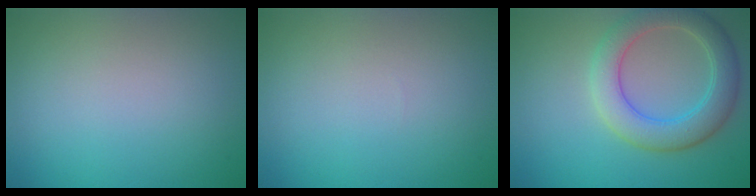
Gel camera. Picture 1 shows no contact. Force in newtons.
{"total": 0.0}
{"total": 5.3, "press": 5.3, "slide": 0.5}